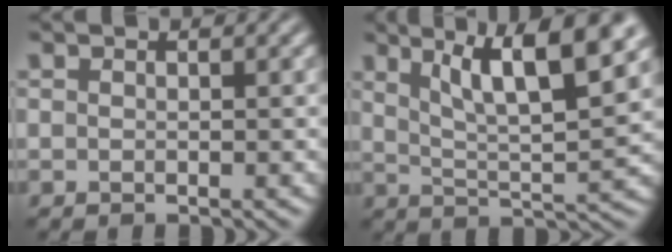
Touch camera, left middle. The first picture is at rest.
{"total": 10.4, "force": [4.9, 3.1, 8.7], "torque": [-0.135, 0.005, 0.077]}